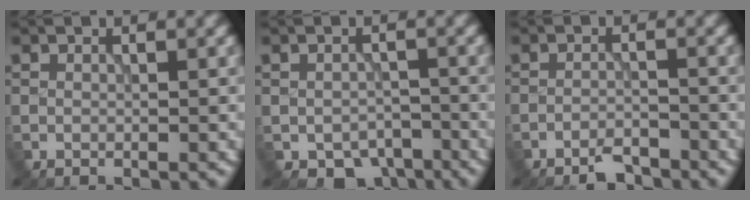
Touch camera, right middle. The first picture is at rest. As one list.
[{"total": 3.5, "force": [-2.3, 2.3, 1.4], "torque": [-0.014, -0.016, -0.030]}, {"total": 2.4, "force": [-2.2, 0.4, 0.9], "torque": [-0.011, -0.003, -0.044]}]